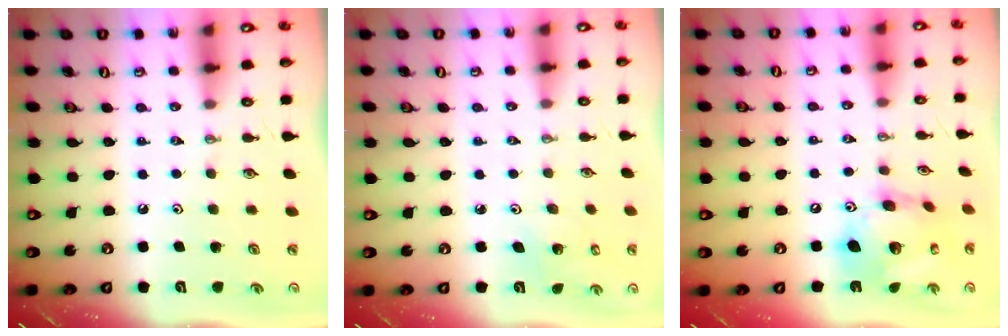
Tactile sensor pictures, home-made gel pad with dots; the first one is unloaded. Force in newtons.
{"total": 2.0, "press": 2.0, "slide": 0.1}
{"total": 17.2, "press": 17.1, "slide": 1.9}